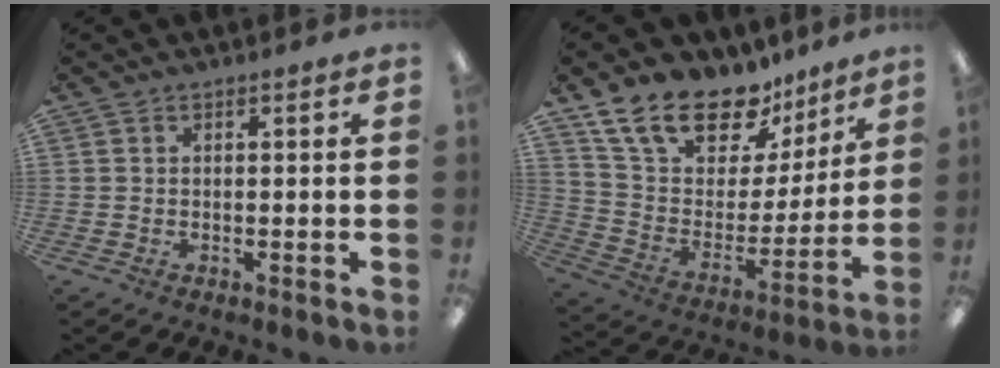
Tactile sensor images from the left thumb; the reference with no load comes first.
{"total": 19.7, "force": [15.4, 9.5, 7.9], "torque": [-0.149, -0.105, 0.280]}